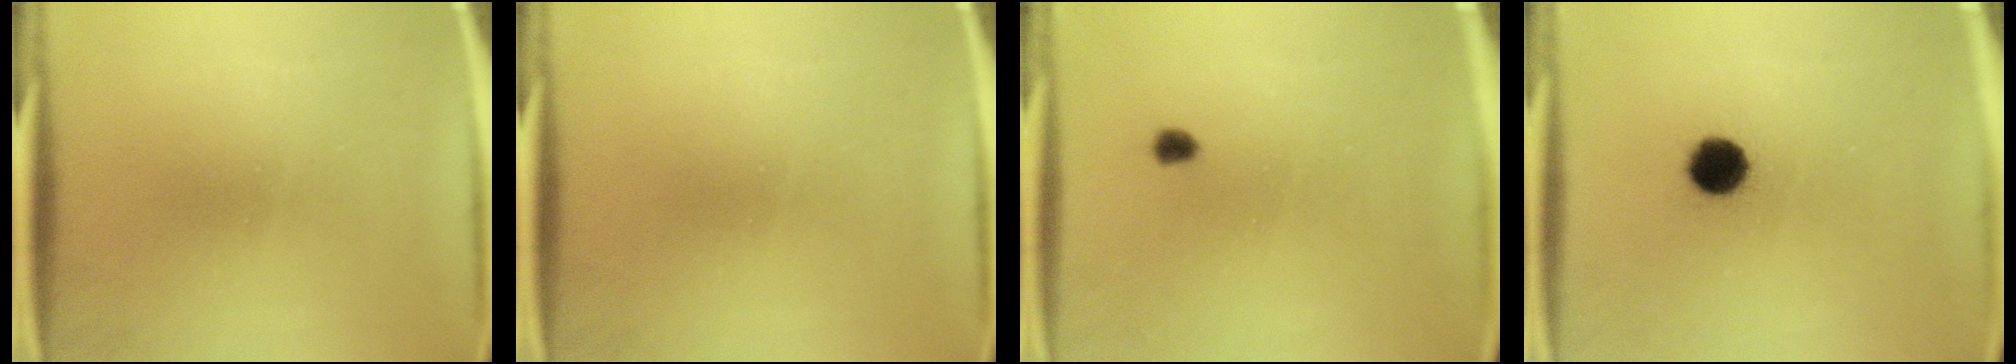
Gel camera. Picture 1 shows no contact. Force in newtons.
{"total": 0.0}
{"total": 1.7}
{"total": 7.2}